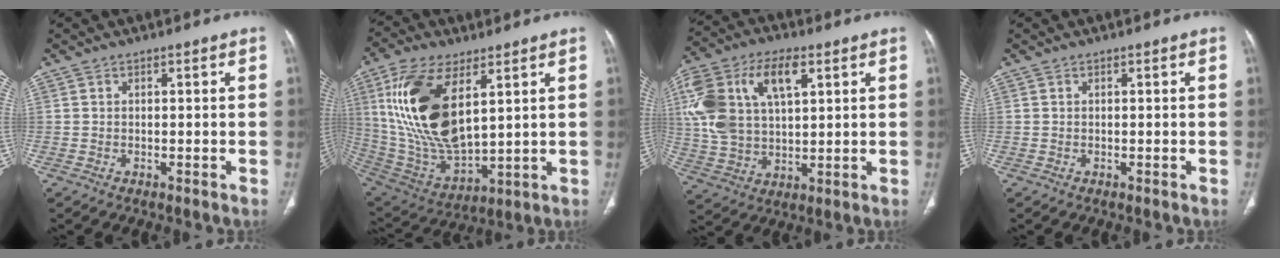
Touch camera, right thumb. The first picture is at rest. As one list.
[{"total": 21.2, "force": [6.9, 10.0, 17.3], "torque": [-0.340, -0.031, 0.142]}, {"total": 18.8, "force": [6.1, 10.5, 14.4], "torque": [-0.291, 0.009, 0.111]}, {"total": 0.0}]